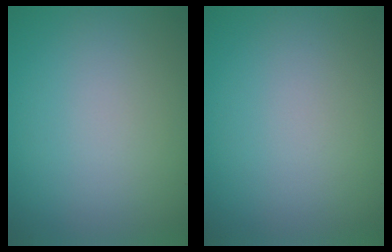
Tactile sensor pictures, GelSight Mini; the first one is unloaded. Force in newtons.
{"total": 0.0}